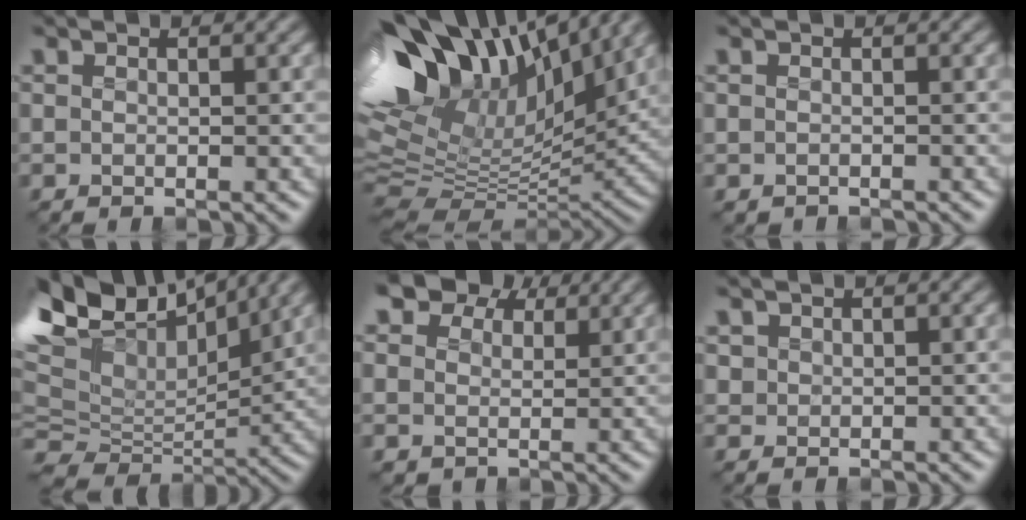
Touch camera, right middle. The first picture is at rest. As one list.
[{"total": 16.1, "force": [8.2, 7.0, 11.9], "torque": [-0.269, 0.045, 0.138]}, {"total": 0.5, "force": [-0.5, 0.1, -0.1], "torque": [0.002, -0.009, -0.011]}, {"total": 13.3, "force": [7.8, 5.4, 9.4], "torque": [-0.177, 0.029, 0.133]}, {"total": 7.0, "force": [4.6, 4.5, 2.8], "torque": [-0.073, 0.006, 0.072]}, {"total": 0.8, "force": [0.5, 0.6, 0.1], "torque": [-0.005, -0.004, 0.016]}]